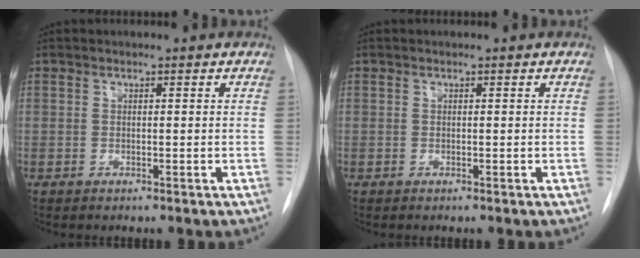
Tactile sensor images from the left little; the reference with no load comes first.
{"total": 0.0}